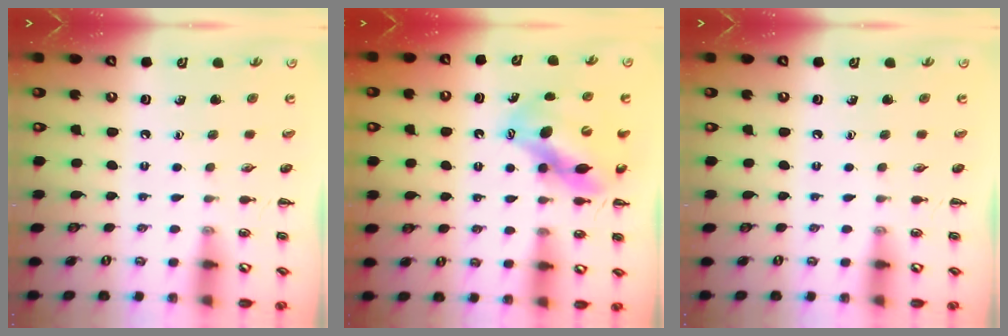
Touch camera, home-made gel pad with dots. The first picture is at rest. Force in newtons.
{"total": 12.8, "press": 12.3, "slide": 3.3}
{"total": 0.0}